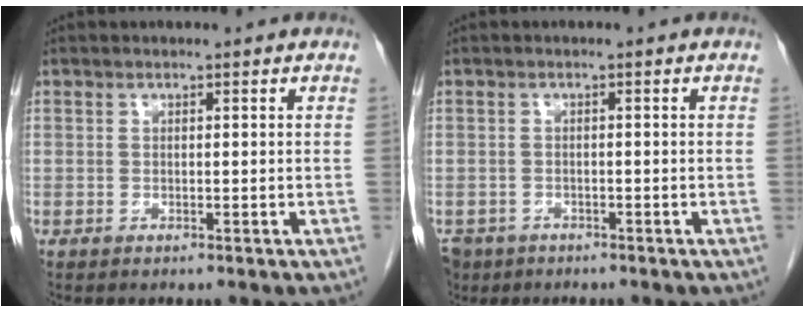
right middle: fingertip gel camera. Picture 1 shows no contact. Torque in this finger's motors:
{"motor_torque": [0.36, -0.23, 0.27, 0.04]}